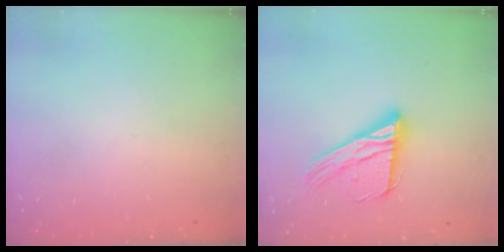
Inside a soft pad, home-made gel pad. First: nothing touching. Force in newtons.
{"total": 17.1, "press": 17.0, "slide": 1.7}